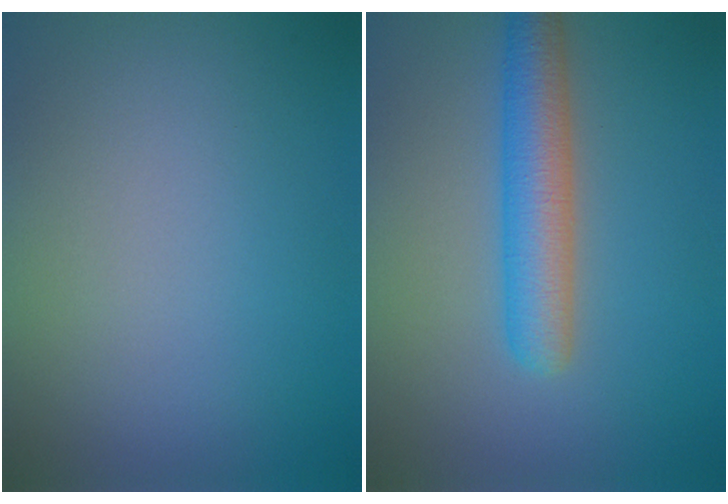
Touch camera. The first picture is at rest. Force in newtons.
{"total": 5.0, "press": 5.0, "slide": 0.1}